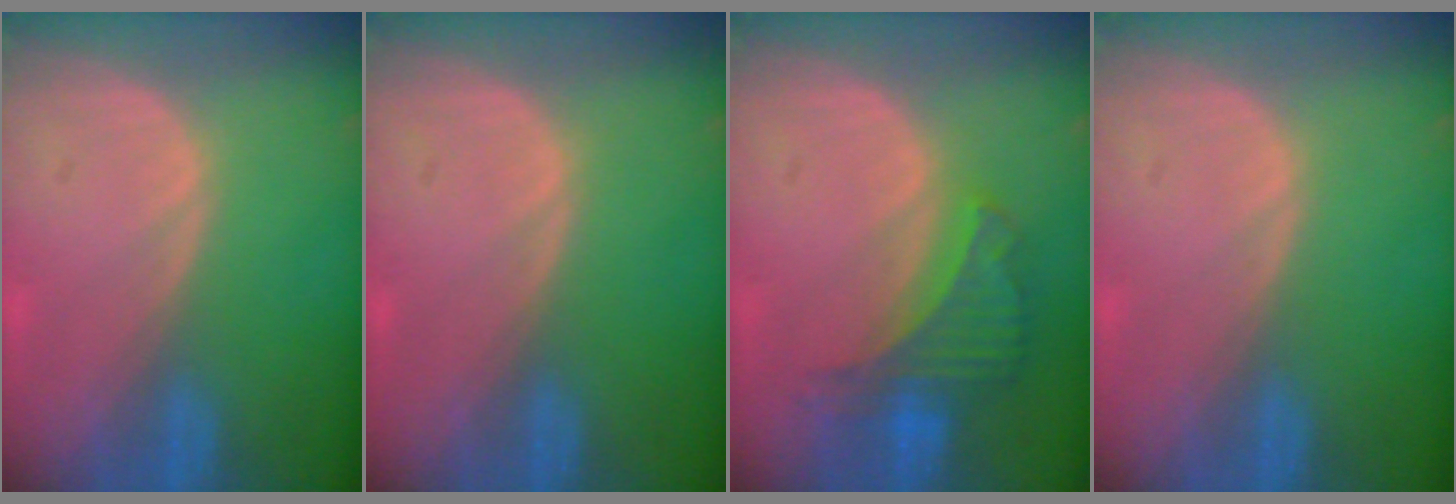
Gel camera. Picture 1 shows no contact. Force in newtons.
{"total": 0.0}
{"total": 6.5, "press": 6.0, "slide": 2.4}
{"total": 0.0}